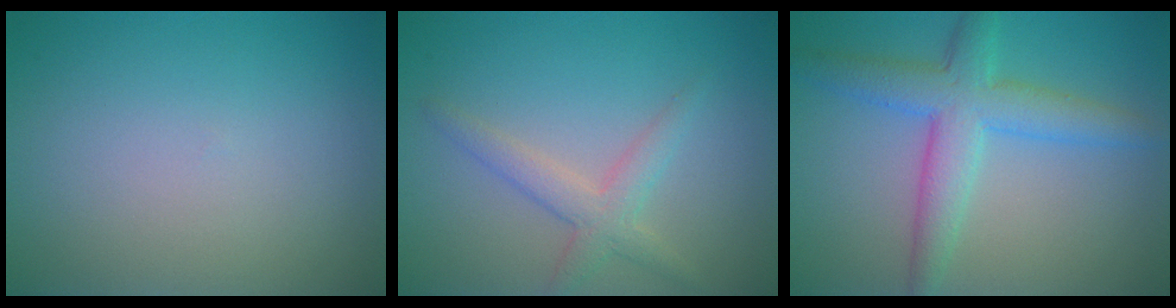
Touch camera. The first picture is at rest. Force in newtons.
{"total": 2.6, "press": 2.6, "slide": 0.2}
{"total": 5.3, "press": 5.3, "slide": 0.0}